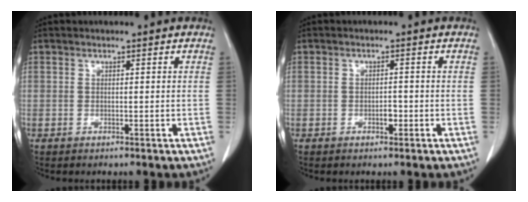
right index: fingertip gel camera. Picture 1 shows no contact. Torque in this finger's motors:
{"motor_torque": [0.16, 0.10, 0.09, 0.02]}